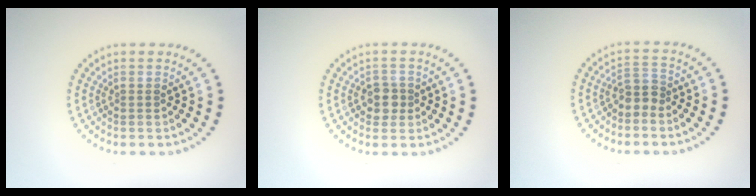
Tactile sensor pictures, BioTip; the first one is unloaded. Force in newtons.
{"total": 2.1, "press": 2.0, "slide": 0.8}
{"total": 2.0, "press": 1.6, "slide": 1.1}